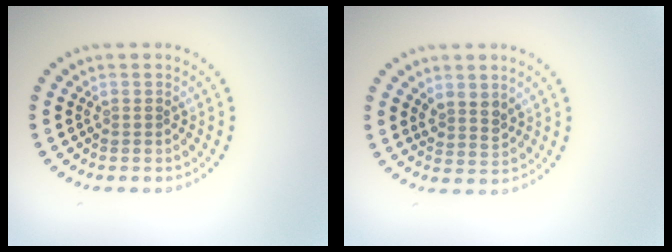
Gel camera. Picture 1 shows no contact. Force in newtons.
{"total": 1.9, "press": 1.5, "slide": 1.0}